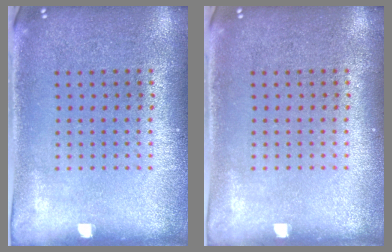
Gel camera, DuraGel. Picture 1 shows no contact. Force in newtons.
{"total": 0.0}